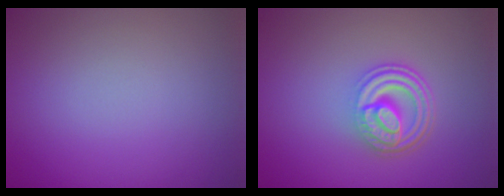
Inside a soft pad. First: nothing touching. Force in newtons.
{"total": 4.6, "press": 3.3, "slide": 3.2}